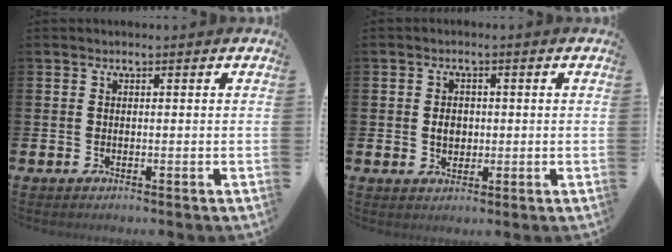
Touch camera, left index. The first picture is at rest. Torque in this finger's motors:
{"motor_torque": [0.25, 0.19, 0.08, 0.08]}